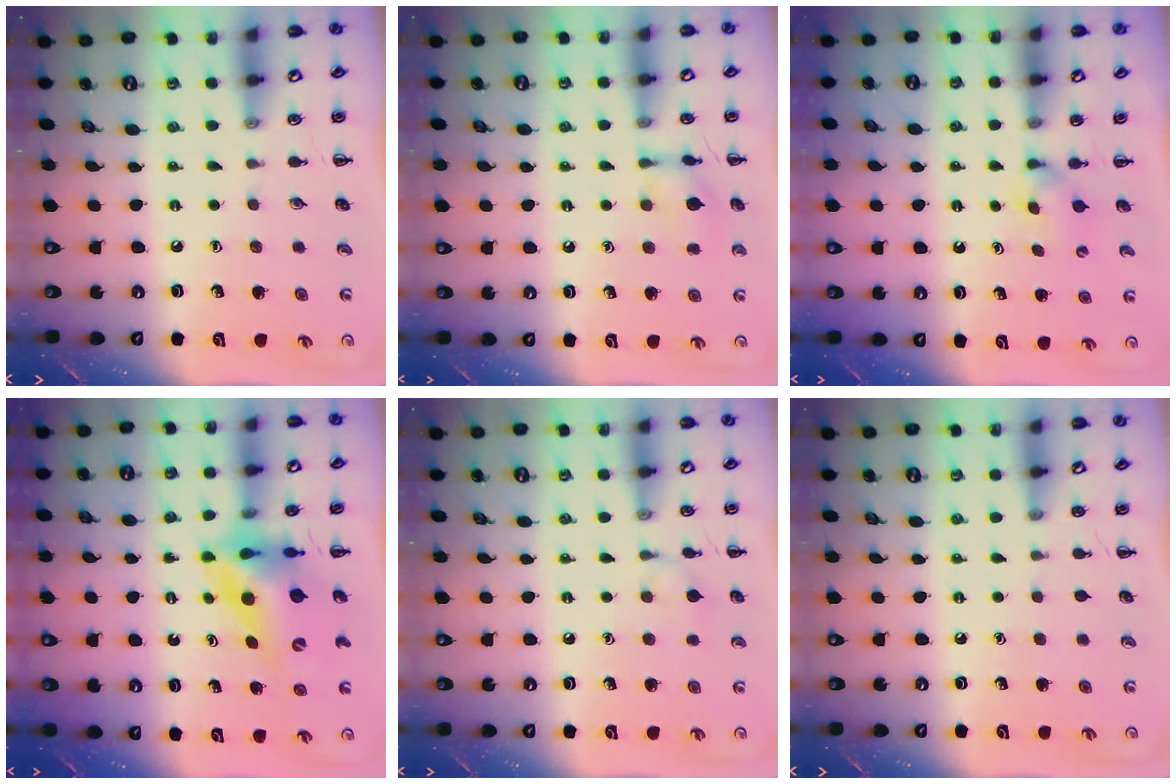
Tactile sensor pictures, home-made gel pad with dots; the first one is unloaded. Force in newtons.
{"total": 9.0, "press": 9.0, "slide": 0.5}
{"total": 3.0, "press": 2.8, "slide": 0.9}
{"total": 10.4, "press": 9.9, "slide": 3.1}
{"total": 5.8, "press": 5.5, "slide": 2.1}
{"total": 0.0}